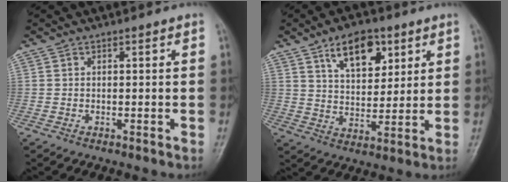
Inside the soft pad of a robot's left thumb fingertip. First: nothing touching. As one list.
[{"total": 11.1, "force": [5.7, 6.2, 7.1], "torque": [-0.083, -0.030, 0.098]}]